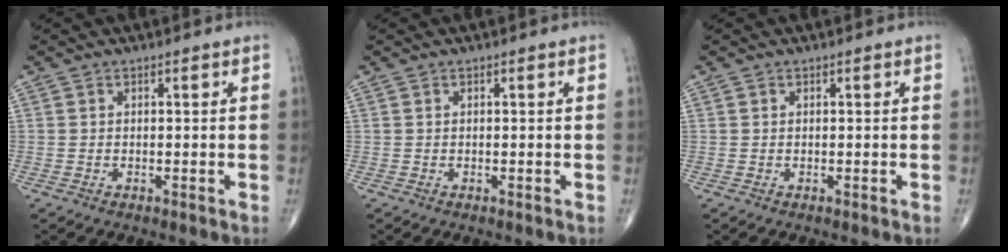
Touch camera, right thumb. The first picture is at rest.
{"total": 0.0}
{"total": 0.0}